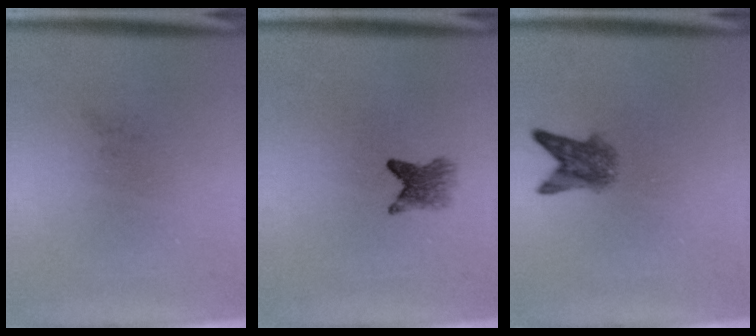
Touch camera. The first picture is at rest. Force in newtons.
{"total": 2.9}
{"total": 3.9}